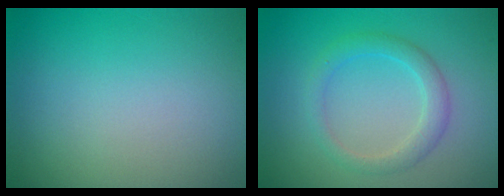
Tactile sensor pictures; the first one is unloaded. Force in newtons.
{"total": 2.3, "press": 2.3, "slide": 0.1}